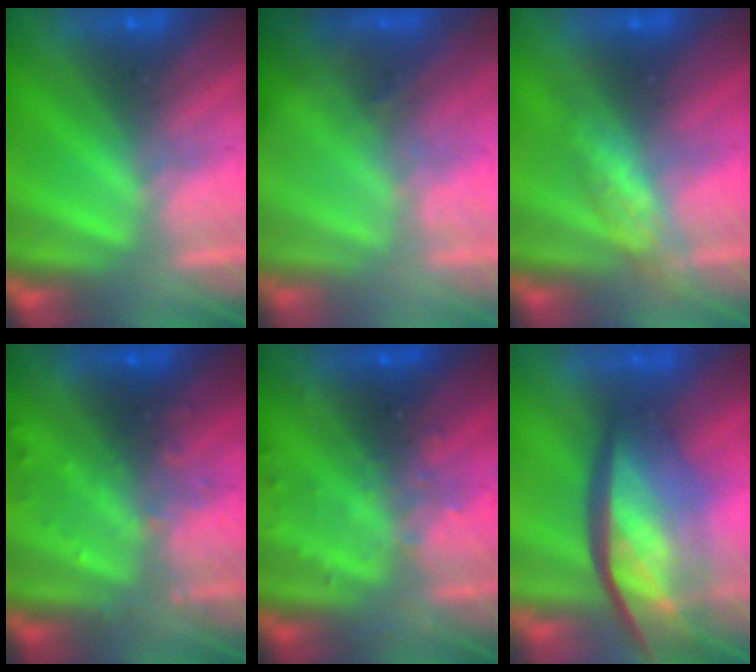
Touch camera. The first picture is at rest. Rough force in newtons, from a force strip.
{"total": 2.7}
{"total": 2.7}
{"total": 3.0}
{"total": 3.3}
{"total": 9.3}